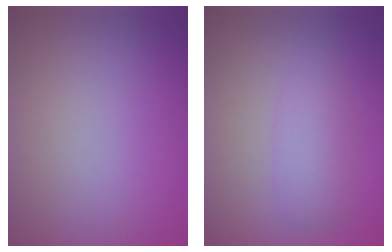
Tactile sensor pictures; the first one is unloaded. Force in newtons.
{"total": 2.4, "press": 2.4, "slide": 0.1}